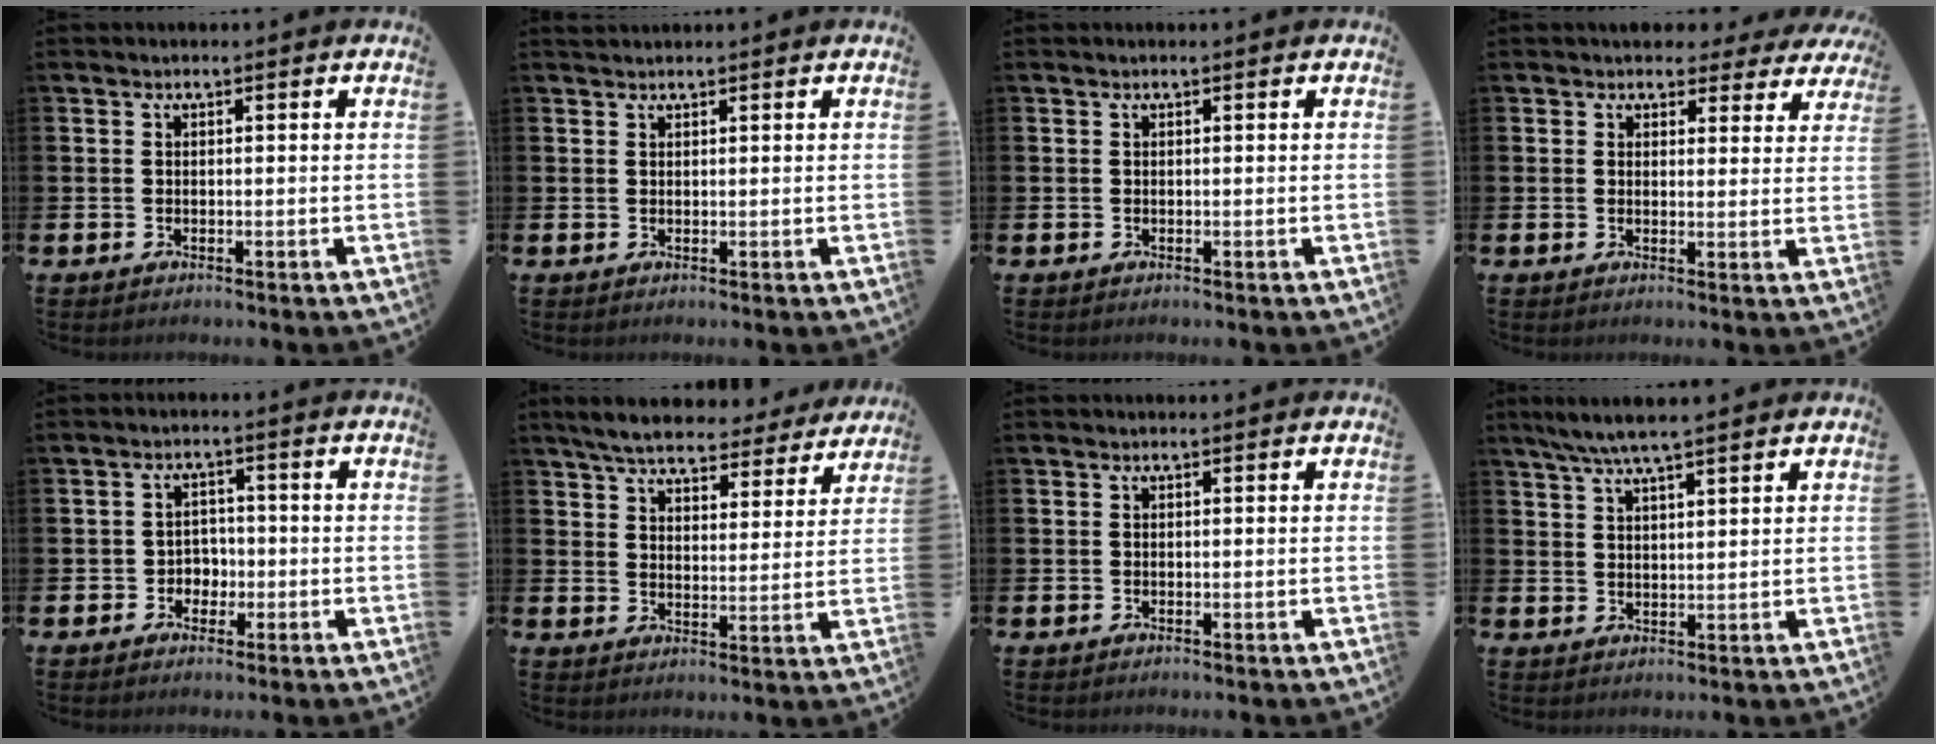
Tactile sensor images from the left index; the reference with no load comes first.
{"total": 0.9, "force": [0.9, 0.2, 0.1], "torque": [0.006, -0.001, 0.015]}
{"total": 0.0}
{"total": 3.2, "force": [2.7, 1.6, 0.3], "torque": [0.001, -0.015, 0.045]}
{"total": 2.6, "force": [-1.0, 2.3, 0.8], "torque": [-0.023, 0.007, -0.025]}
{"total": 6.3, "force": [6.0, 1.2, 1.6], "torque": [-0.053, -0.034, 0.105]}
{"total": 0.0}
{"total": 5.3, "force": [4.6, 0.4, 2.5], "torque": [-0.066, -0.007, 0.085]}